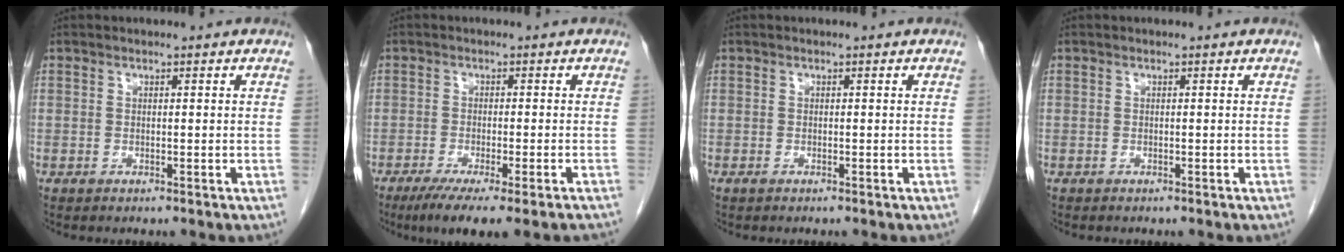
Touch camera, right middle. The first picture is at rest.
{"total": 10.1, "force": [-7.7, 0.6, 6.5], "torque": [-0.085, -0.022, -0.115]}
{"total": 0.5, "force": [-0.4, 0.1, 0.3], "torque": [-0.008, -0.001, -0.006]}
{"total": 0.0}